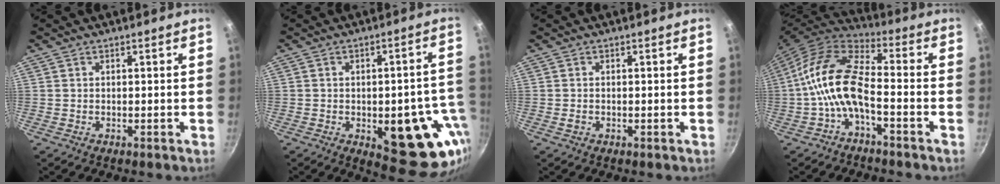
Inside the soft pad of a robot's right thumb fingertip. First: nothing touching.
{"total": 18.1, "force": [-4.6, 8.3, 15.4], "torque": [-0.124, 0.006, -0.051]}
{"total": 1.0, "force": [-0.3, 0.8, 0.5], "torque": [-0.009, 0.001, -0.005]}
{"total": 12.7, "force": [-3.4, 6.0, 10.7], "torque": [-0.210, 0.044, -0.077]}